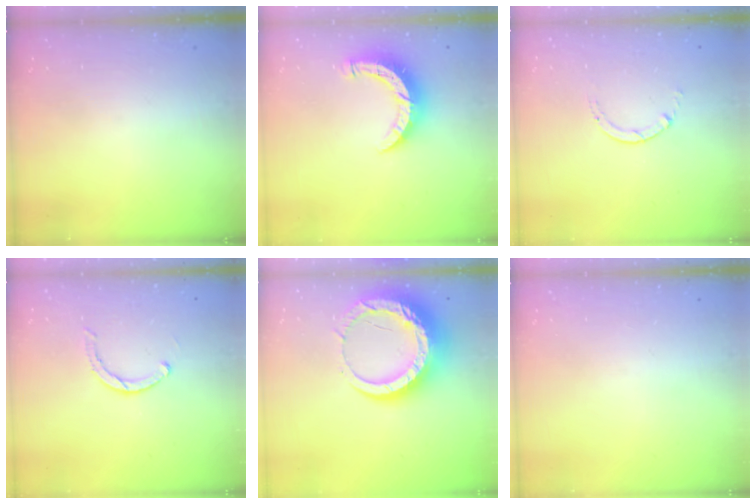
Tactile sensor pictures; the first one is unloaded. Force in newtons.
{"total": 8.3, "press": 8.3, "slide": 0.4}
{"total": 0.6, "press": 0.5, "slide": 0.1}
{"total": 2.8, "press": 2.7, "slide": 0.3}
{"total": 17.1, "press": 17.0, "slide": 1.6}
{"total": 0.0}